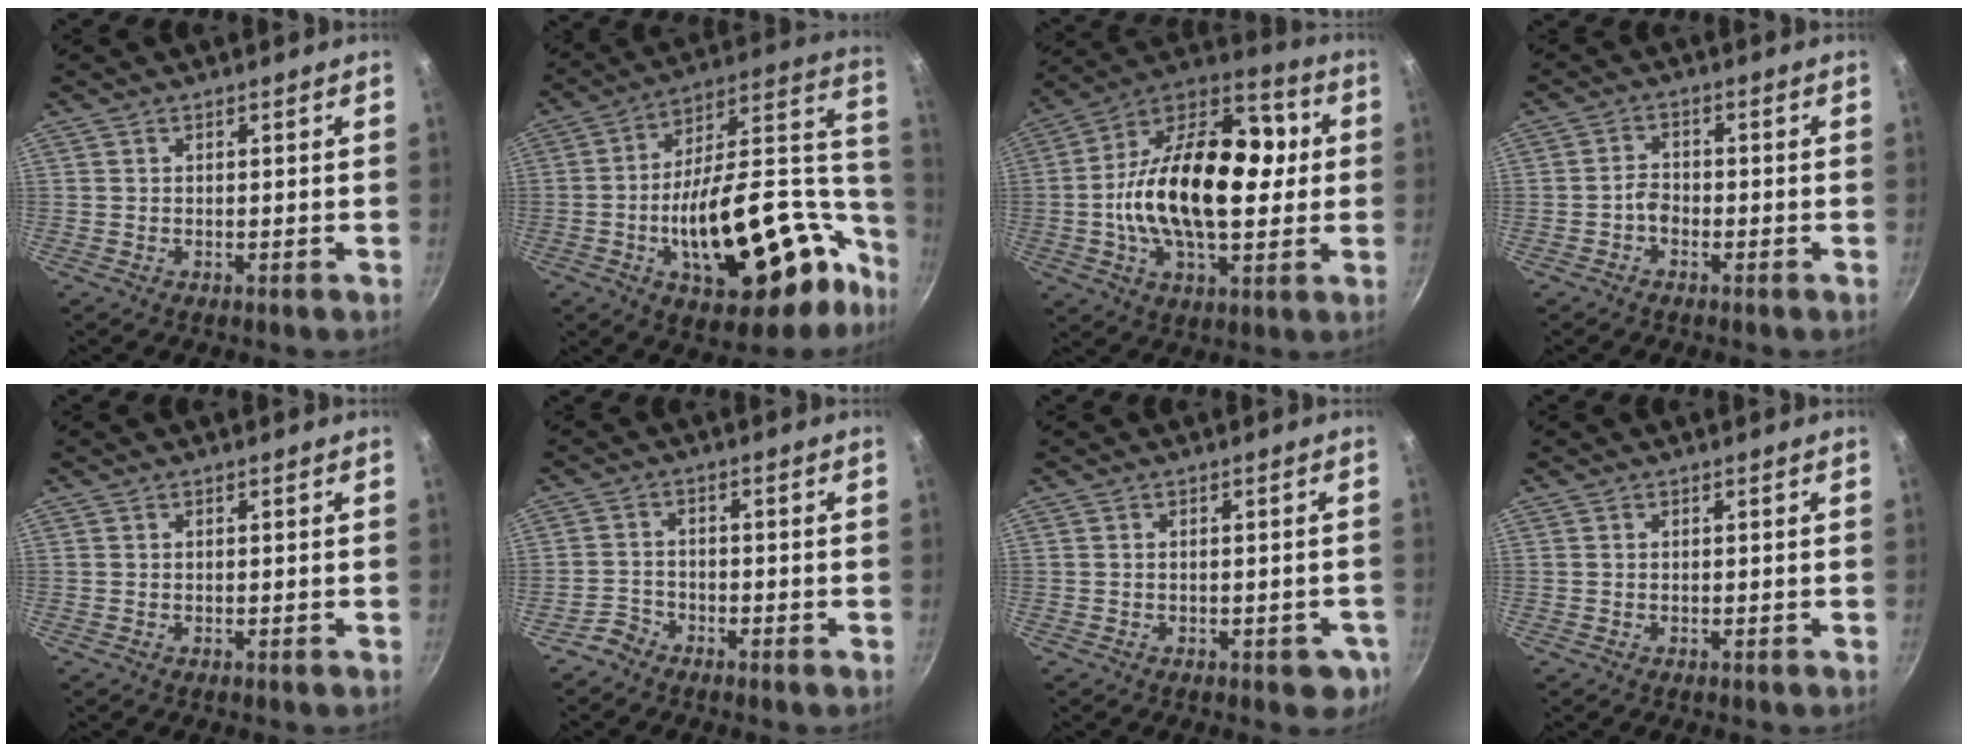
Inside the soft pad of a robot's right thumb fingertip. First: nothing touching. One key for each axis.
{"total": 33.9, "fx": -10.5, "fy": 16.8, "fz": 27.5, "tx": -0.357, "ty": 0.069, "tz": -0.146}
{"total": 26.1, "fx": 0.5, "fy": 15.0, "fz": 21.4, "tx": -0.339, "ty": 0.034, "tz": -0.011}
{"total": 2.7, "fx": -1.4, "fy": 1.7, "fz": 1.4, "tx": -0.021, "ty": 0.021, "tz": -0.029}
{"total": 0.0}
{"total": 3.0, "fx": -2.5, "fy": 1.6, "fz": 0.4, "tx": -0.006, "ty": 0.031, "tz": -0.048}
{"total": 4.3, "fx": -1.5, "fy": 2.3, "fz": 3.3, "tx": -0.021, "ty": 0.010, "tz": -0.011}
{"total": 0.0}